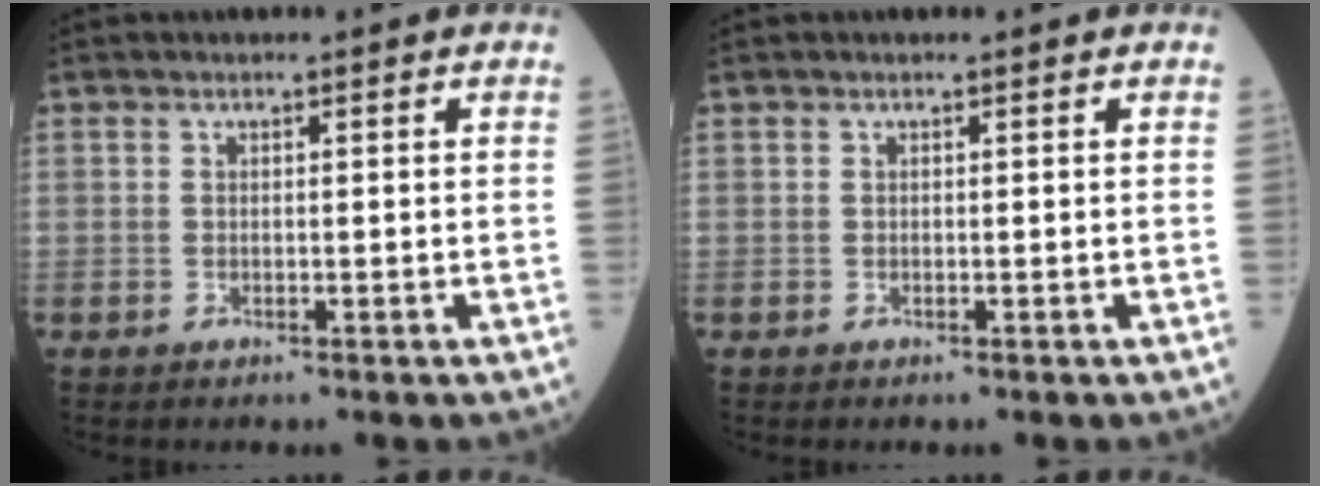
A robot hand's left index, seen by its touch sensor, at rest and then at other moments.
{"total": 0.0}